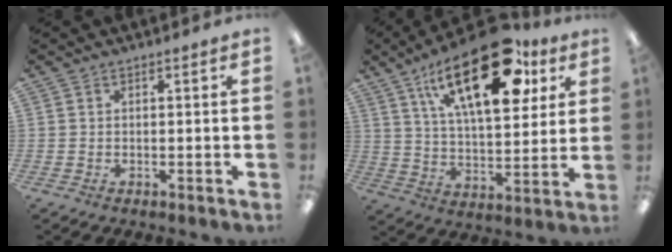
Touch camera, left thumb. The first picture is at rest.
{"total": 25.7, "force": [13.4, 11.4, 18.7], "torque": [-0.288, -0.050, 0.220]}